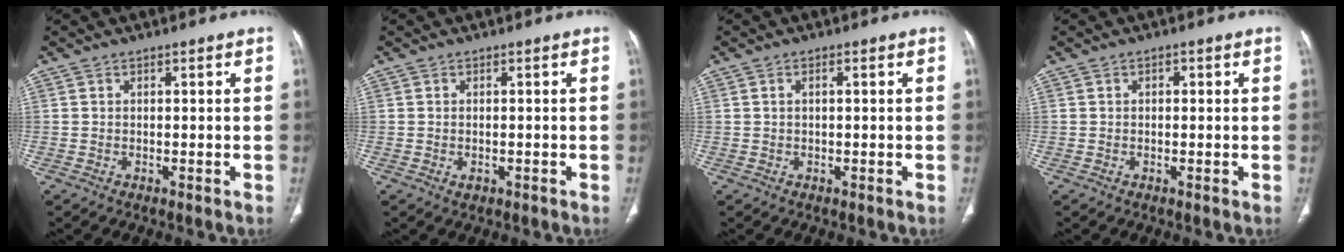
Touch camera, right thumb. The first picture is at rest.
{"total": 1.2, "force": [-0.5, 0.7, 0.9], "torque": [-0.017, 0.003, -0.002]}
{"total": 1.0, "force": [0.2, 0.4, 0.9], "torque": [-0.023, 0.005, 0.004]}
{"total": 1.0, "force": [0.3, 0.7, 0.7], "torque": [-0.009, 0.002, 0.004]}